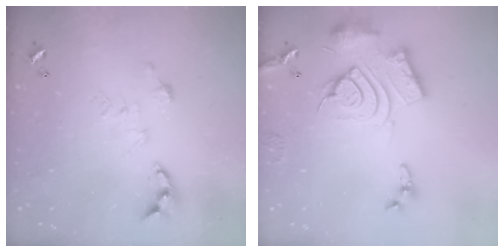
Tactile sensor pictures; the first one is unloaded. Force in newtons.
{"total": 19.5, "press": 19.4, "slide": 2.0}